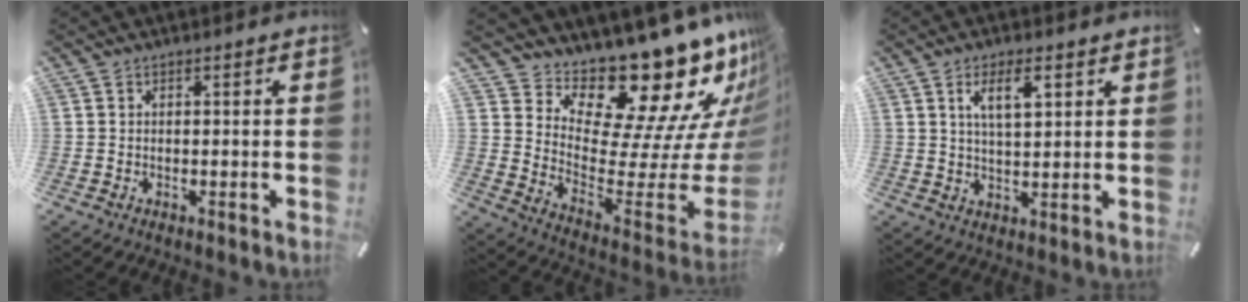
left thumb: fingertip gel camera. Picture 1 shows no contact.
{"total": 19.6, "force": [16.0, 6.2, 9.5], "torque": [-0.121, -0.161, 0.262]}
{"total": 6.7, "force": [3.2, 2.5, 5.3], "torque": [-0.090, -0.005, 0.050]}